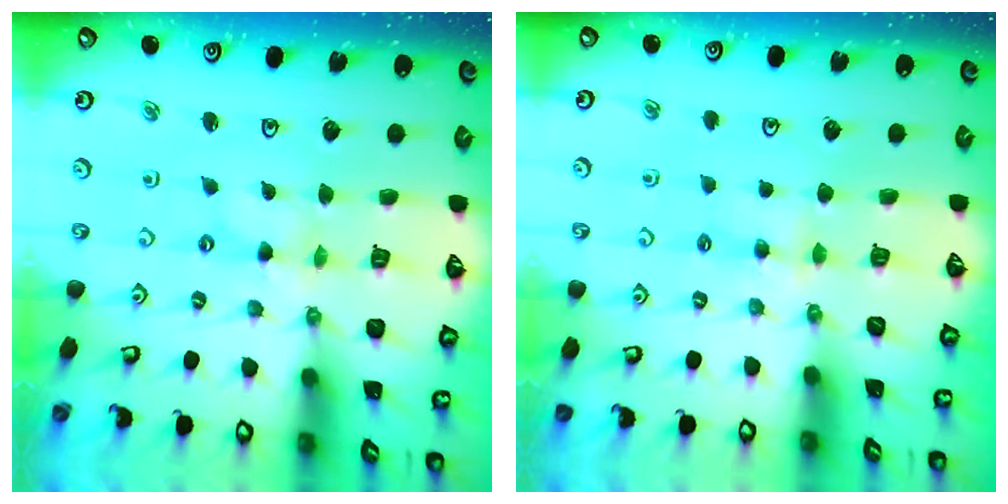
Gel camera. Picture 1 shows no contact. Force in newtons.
{"total": 4.4, "press": 4.3, "slide": 0.7}